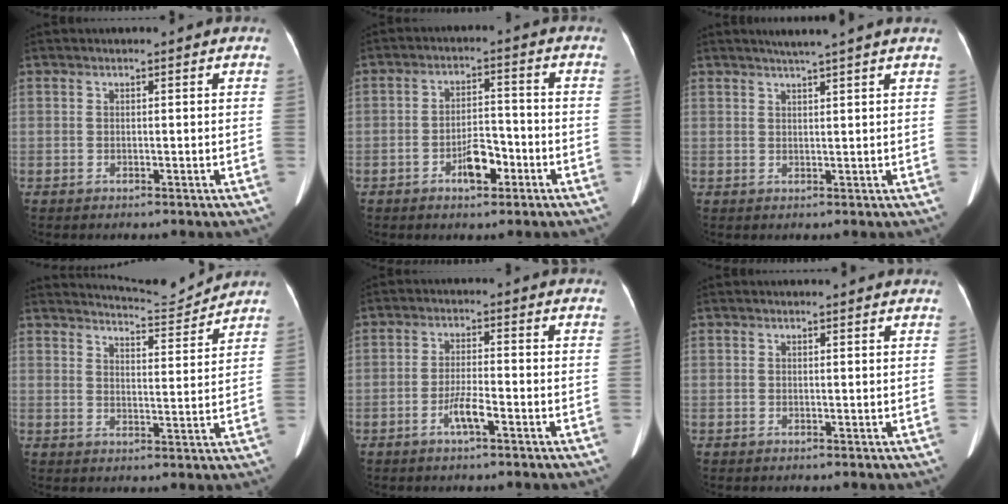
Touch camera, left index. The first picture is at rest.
{"total": 5.3, "force": [-2.8, 2.1, 4.0], "torque": [-0.072, 0.009, -0.044]}
{"total": 4.1, "force": [3.3, -1.0, 2.1], "torque": [-0.029, 0.009, 0.048]}
{"total": 6.7, "force": [6.6, -1.1, -0.4], "torque": [-0.012, -0.013, 0.102]}
{"total": 3.7, "force": [-2.0, 0.3, 3.1], "torque": [-0.062, -0.001, -0.040]}
{"total": 1.6, "force": [1.6, 0.0, 0.3], "torque": [-0.012, 0.007, 0.016]}